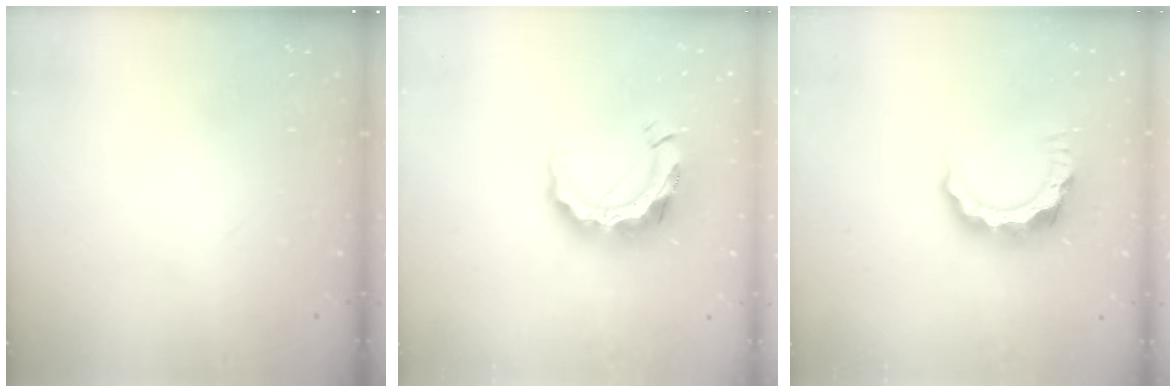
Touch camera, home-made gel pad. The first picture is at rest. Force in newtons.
{"total": 12.9, "press": 12.8, "slide": 1.4}
{"total": 10.3, "press": 10.2, "slide": 1.1}